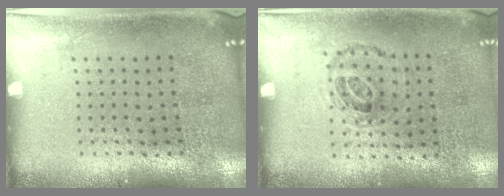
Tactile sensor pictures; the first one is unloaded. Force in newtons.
{"total": 0.9, "press": 0.7, "slide": 0.6}